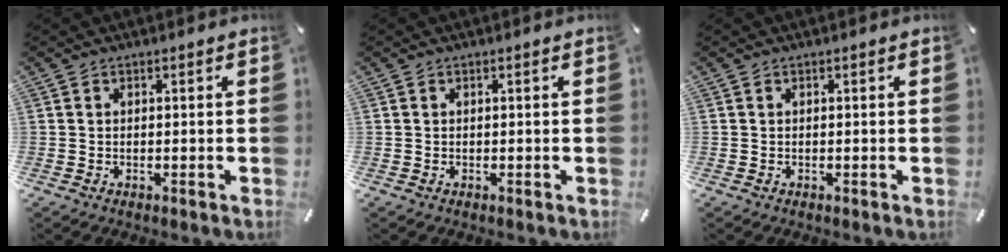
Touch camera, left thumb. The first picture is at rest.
{"total": 0.0}
{"total": 0.0}